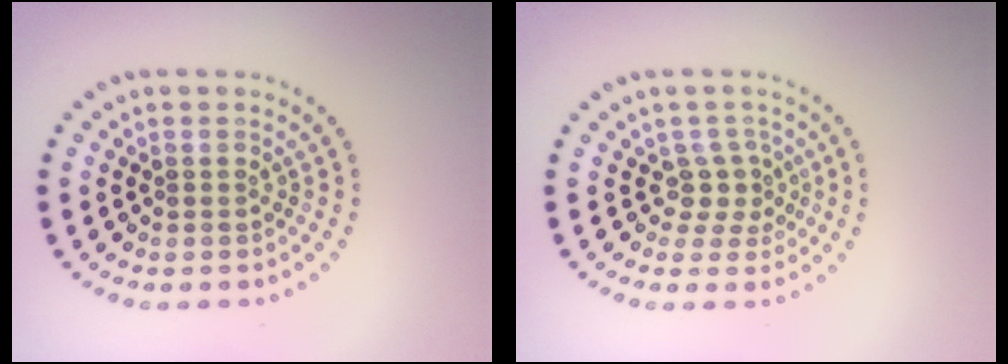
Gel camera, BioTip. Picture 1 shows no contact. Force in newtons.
{"total": 2.2, "press": 1.6, "slide": 1.6}